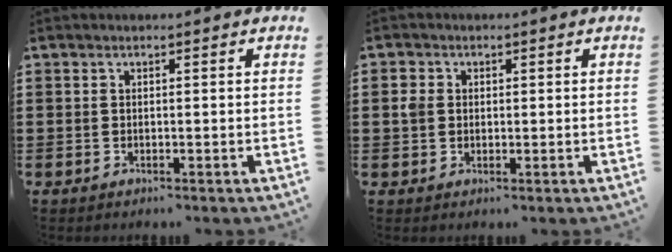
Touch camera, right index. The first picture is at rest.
{"total": 2.1, "force": [0.3, 1.8, 1.0], "torque": [-0.026, 0.009, 0.004]}